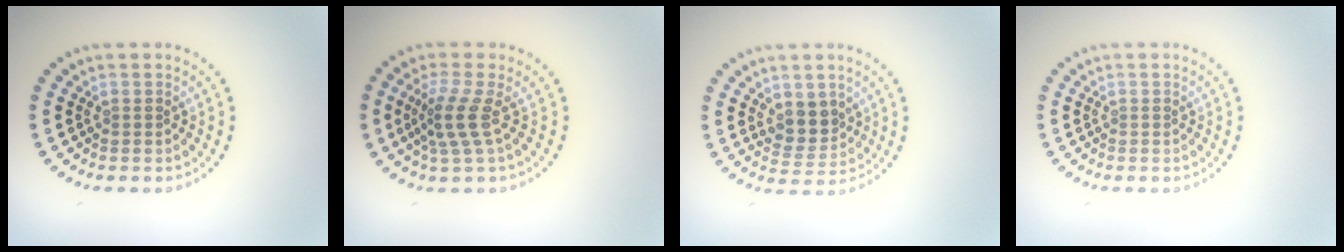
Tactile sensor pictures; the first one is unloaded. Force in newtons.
{"total": 2.9, "press": 2.2, "slide": 1.9}
{"total": 2.9, "press": 2.5, "slide": 1.4}
{"total": 0.0}